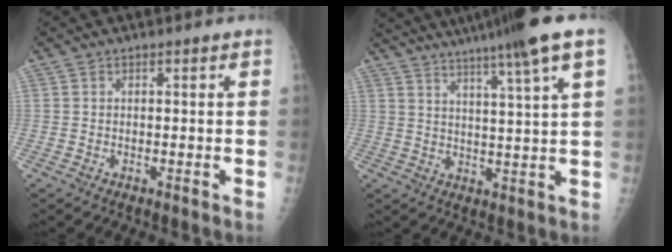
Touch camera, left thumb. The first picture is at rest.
{"total": 15.8, "force": [11.3, -1.1, 11.0], "torque": [-0.172, -0.032, 0.156]}